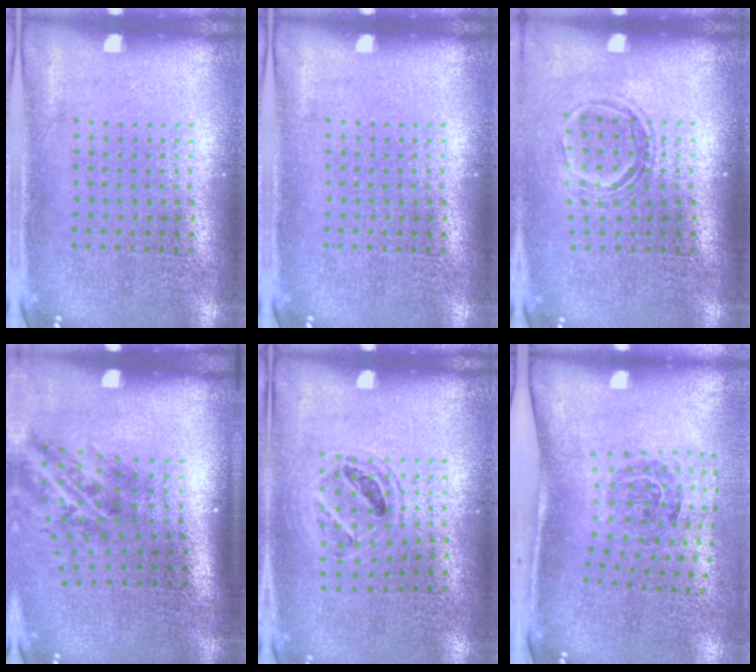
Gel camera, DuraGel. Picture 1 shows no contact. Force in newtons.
{"total": 0.0}
{"total": 1.5, "press": 1.1, "slide": 1.0}
{"total": 1.9, "press": 1.3, "slide": 1.5}
{"total": 1.1, "press": 1.1, "slide": 0.4}
{"total": 1.7, "press": 1.1, "slide": 1.2}